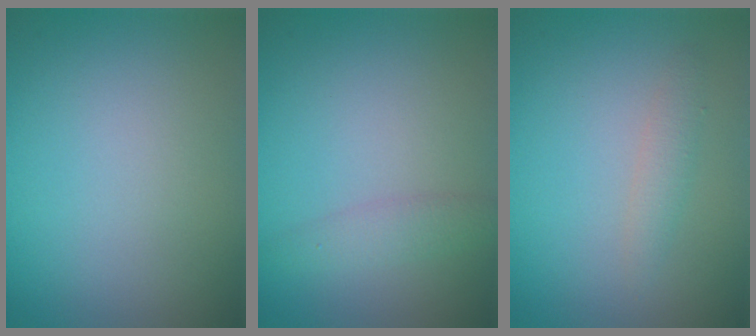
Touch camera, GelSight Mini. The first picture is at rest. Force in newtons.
{"total": 1.7, "press": 1.7, "slide": 0.1}
{"total": 1.4, "press": 1.4, "slide": 0.1}